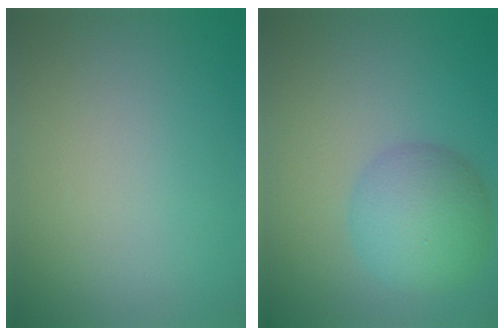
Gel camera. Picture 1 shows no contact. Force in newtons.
{"total": 5.2, "press": 5.2, "slide": 0.2}